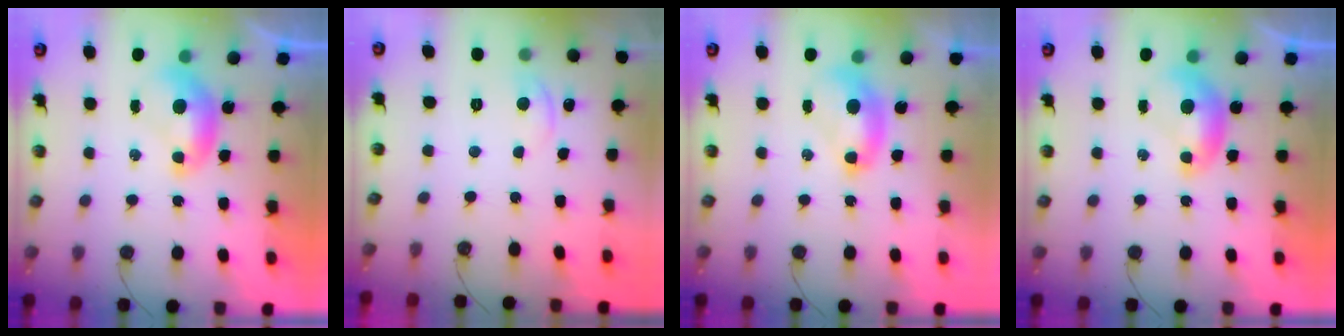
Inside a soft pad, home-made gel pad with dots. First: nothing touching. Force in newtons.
{"total": 1.6, "press": 1.5, "slide": 0.6}
{"total": 2.5, "press": 2.5, "slide": 0.2}
{"total": 0.0}